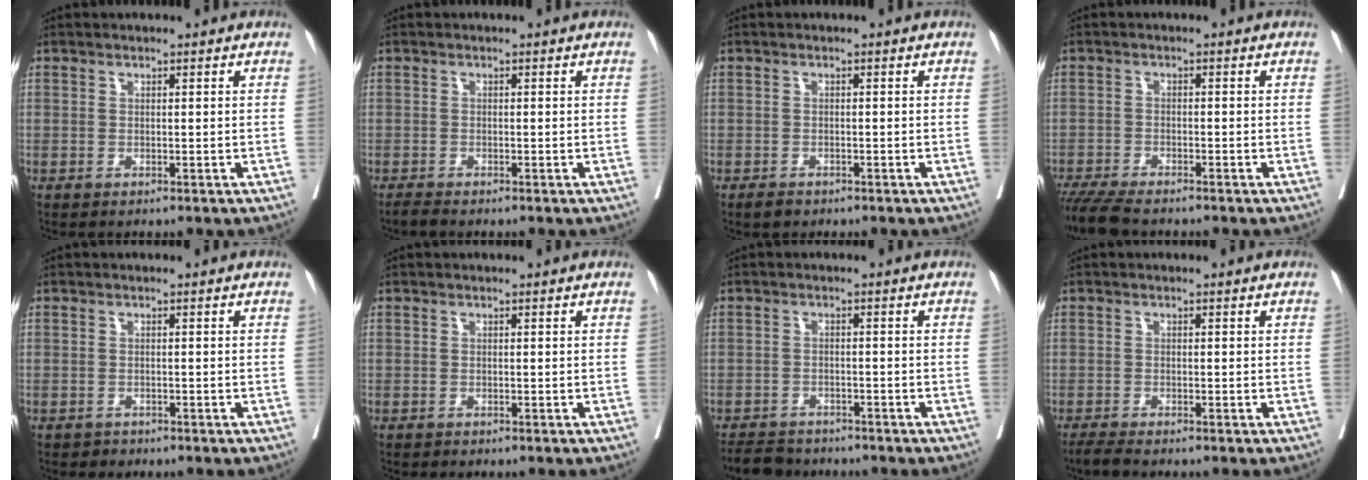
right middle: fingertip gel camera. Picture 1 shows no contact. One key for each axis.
{"total": 1.1, "fx": -1.0, "fy": -0.1, "fz": 0.4, "tx": -0.014, "ty": -0.005, "tz": -0.021}
{"total": 1.6, "fx": -1.3, "fy": 0.9, "fz": 0.6, "tx": -0.013, "ty": 0.000, "tz": -0.017}
{"total": 6.5, "fx": -5.7, "fy": 0.8, "fz": 3.0, "tx": -0.051, "ty": -0.018, "tz": -0.101}
{"total": 0.9, "fx": -0.7, "fy": 0.5, "fz": -0.1, "tx": -0.003, "ty": 0.002, "tz": -0.014}
{"total": 0.0}
{"total": 5.4, "fx": -5.1, "fy": 1.8, "fz": 0.7, "tx": -0.010, "ty": -0.010, "tz": -0.082}
{"total": 1.9, "fx": -1.7, "fy": -0.2, "fz": 0.8, "tx": -0.021, "ty": -0.008, "tz": -0.035}